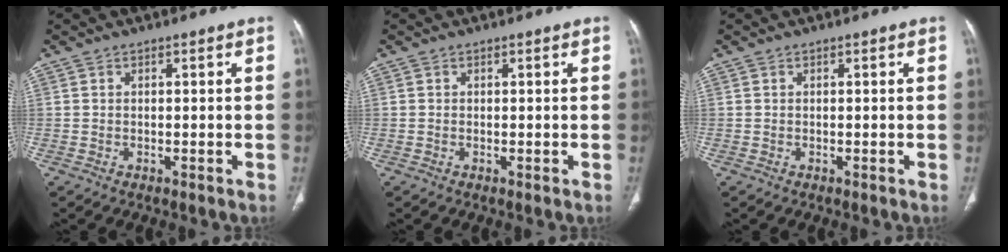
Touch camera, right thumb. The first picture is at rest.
{"total": 0.0}
{"total": 0.0}